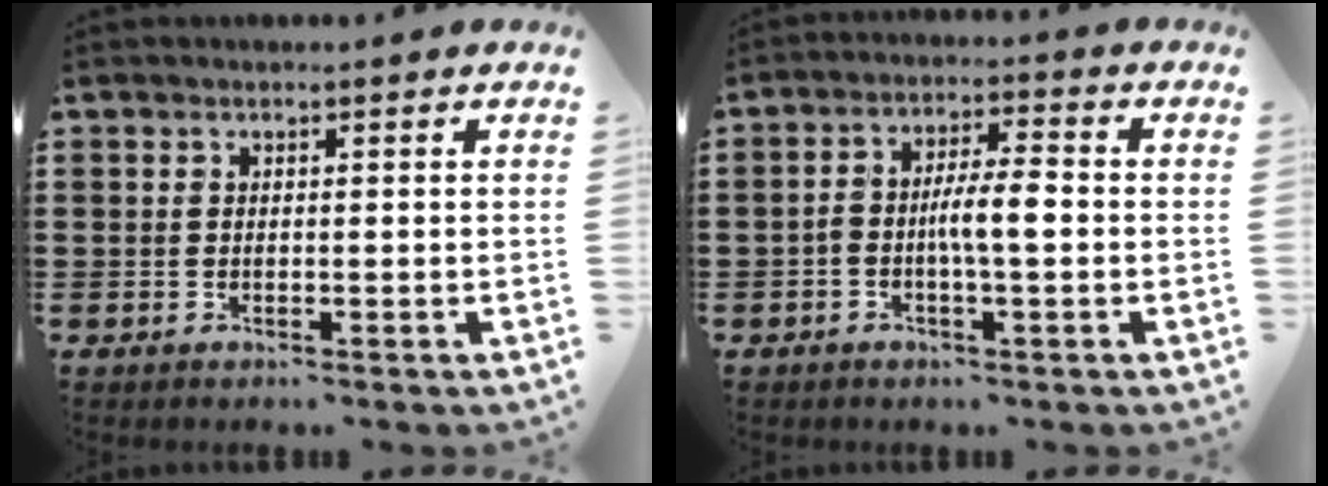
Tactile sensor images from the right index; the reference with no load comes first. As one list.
[{"total": 5.5, "force": [-1.0, 1.2, 5.2], "torque": [-0.100, 0.005, -0.022]}]